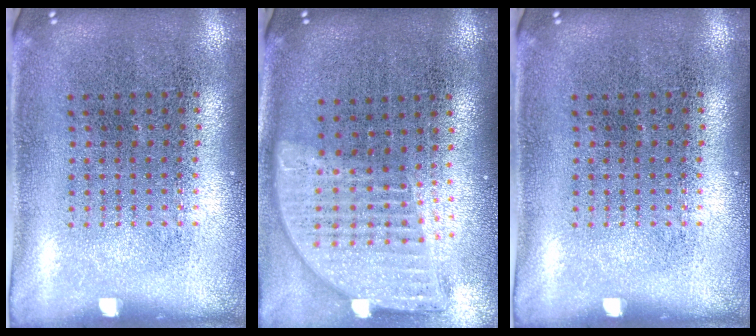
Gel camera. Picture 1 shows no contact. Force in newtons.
{"total": 1.9, "press": 1.5, "slide": 1.1}
{"total": 0.0}